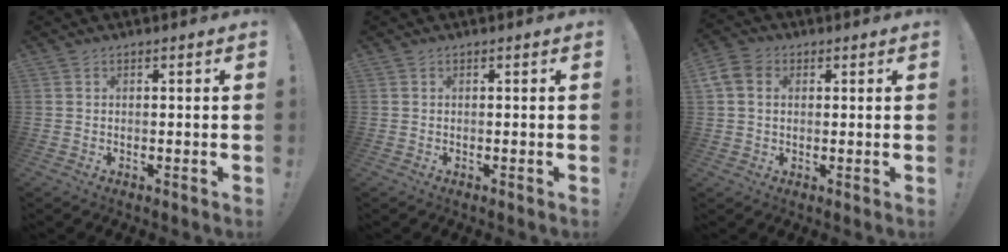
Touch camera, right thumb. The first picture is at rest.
{"total": 0.0}
{"total": 7.4, "force": [2.1, 5.7, 4.3], "torque": [-0.097, 0.006, 0.043]}